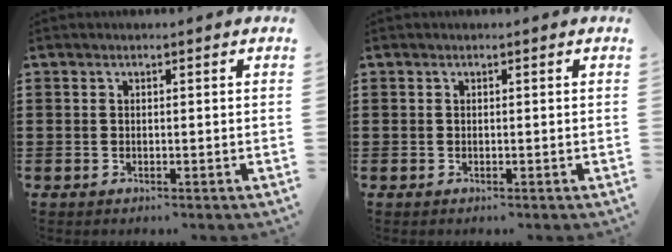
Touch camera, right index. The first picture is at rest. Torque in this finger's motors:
{"motor_torque": [-0.06, 0.11, 0.00, -0.01]}